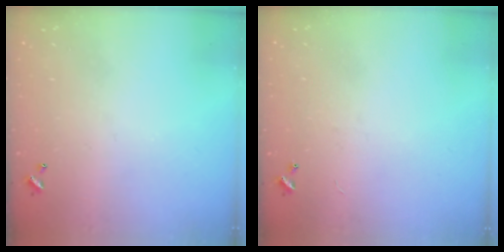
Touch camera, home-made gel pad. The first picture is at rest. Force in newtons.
{"total": 2.4, "press": 2.4, "slide": 0.3}